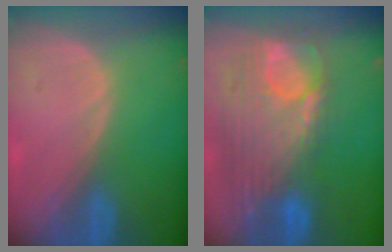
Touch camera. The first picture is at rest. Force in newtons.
{"total": 12.6, "press": 10.7, "slide": 6.6}